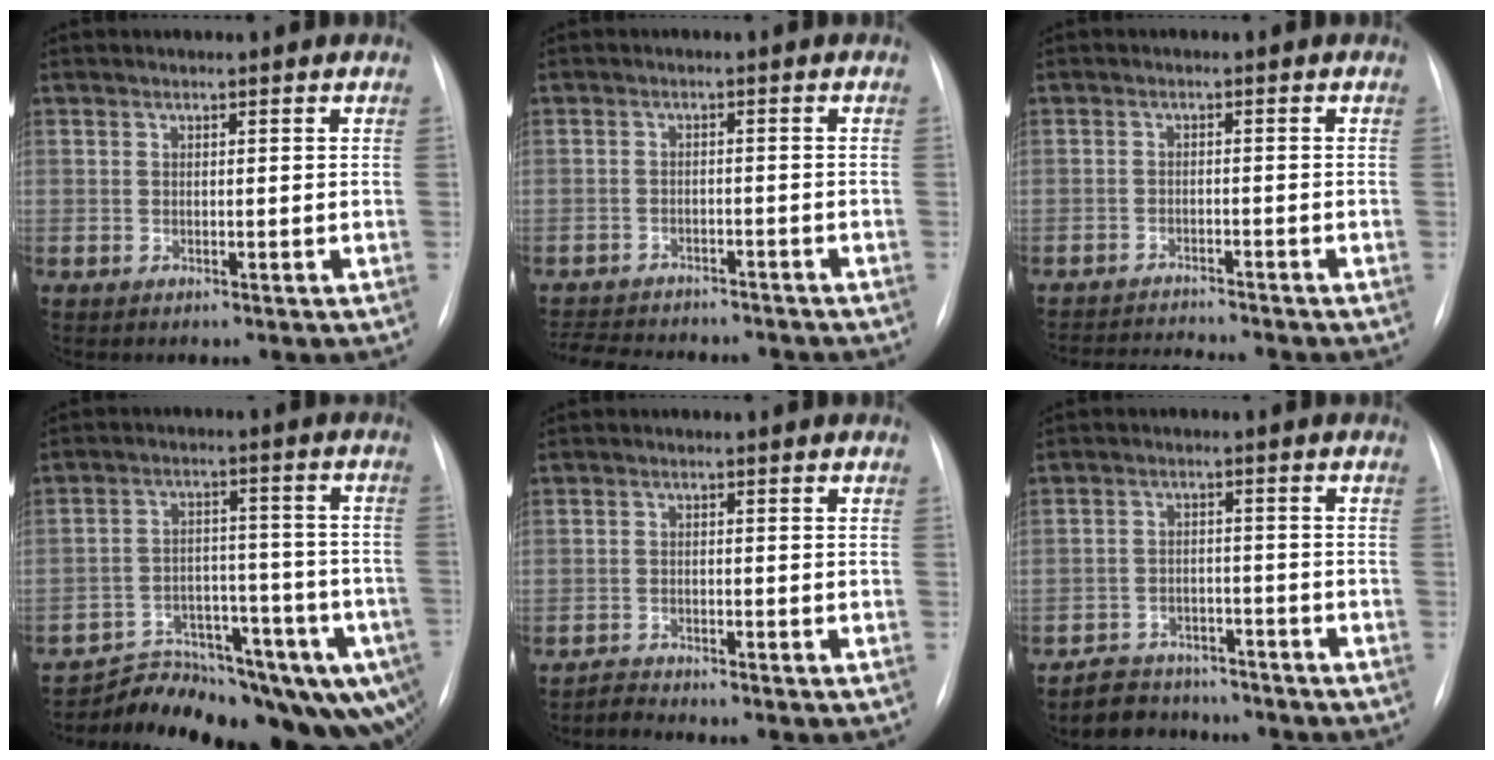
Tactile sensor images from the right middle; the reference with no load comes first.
{"total": 12.8, "force": [-11.4, 3.8, 4.3], "torque": [-0.092, 0.000, -0.148]}
{"total": 7.7, "force": [-7.4, -0.5, 1.9], "torque": [-0.030, -0.011, -0.116]}
{"total": 19.4, "force": [-16.6, 6.5, 7.7], "torque": [-0.053, 0.037, -0.218]}
{"total": 1.5, "force": [-1.5, -0.1, -0.5], "torque": [0.007, -0.011, -0.025]}
{"total": 7.4, "force": [-6.4, 3.7, 1.1], "torque": [-0.016, 0.006, -0.092]}